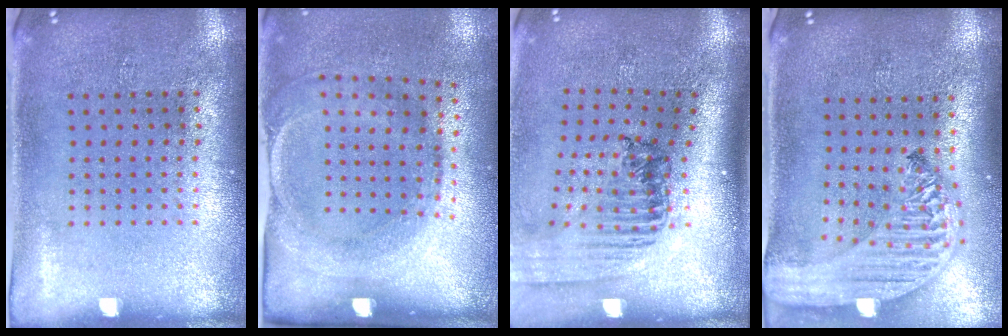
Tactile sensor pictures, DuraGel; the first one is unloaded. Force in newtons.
{"total": 1.8, "press": 1.2, "slide": 1.4}
{"total": 1.7, "press": 1.5, "slide": 0.7}
{"total": 3.2, "press": 2.5, "slide": 2.0}